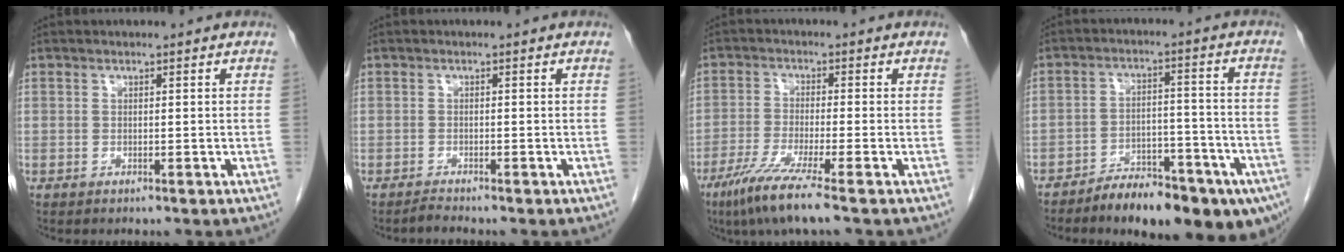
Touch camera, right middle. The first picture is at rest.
{"total": 1.1, "force": [-1.0, -0.3, 0.1], "torque": [-0.008, -0.007, -0.019]}
{"total": 8.1, "force": [-5.3, -0.8, 6.0], "torque": [-0.119, -0.029, -0.102]}
{"total": 15.2, "force": [-10.9, 4.7, 9.5], "torque": [-0.096, 0.027, -0.160]}